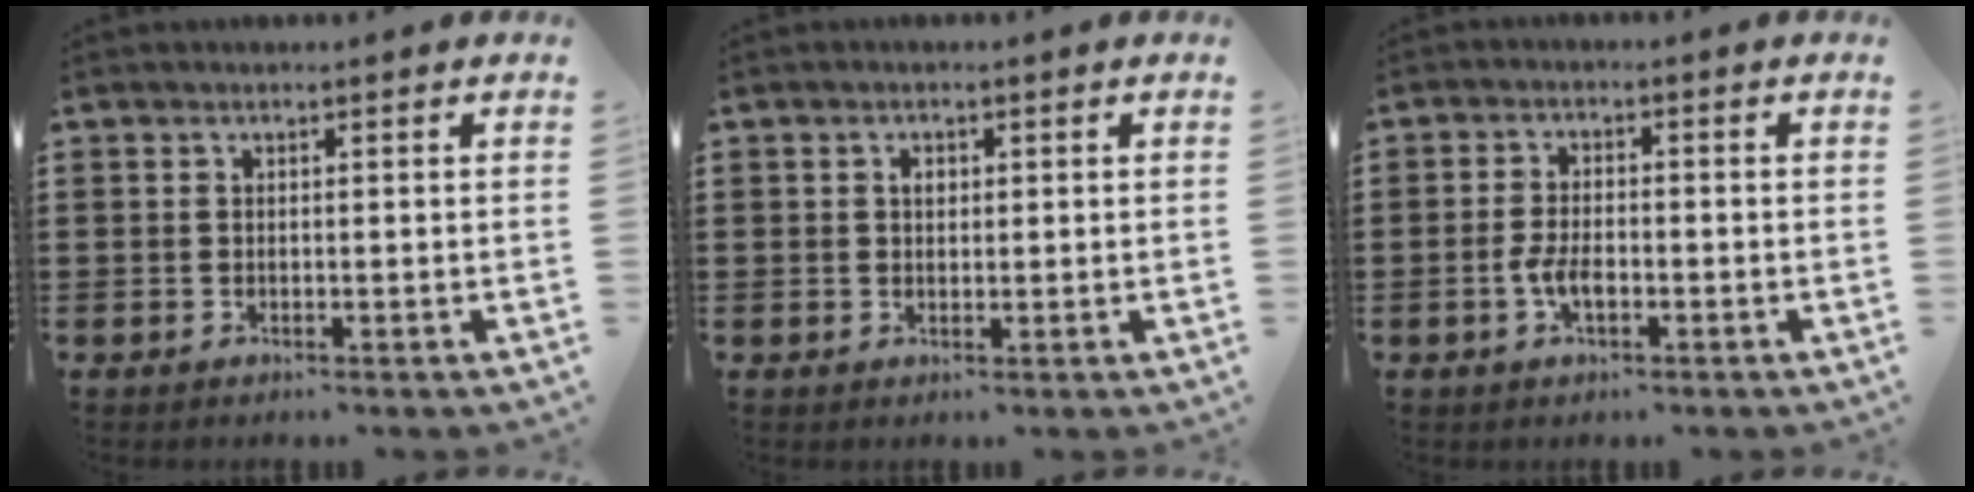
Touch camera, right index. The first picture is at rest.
{"total": 1.5, "force": [0.4, 1.0, 1.0], "torque": [-0.021, 0.007, 0.006]}
{"total": 3.6, "force": [-1.3, 1.4, 3.0], "torque": [-0.068, -0.004, -0.024]}